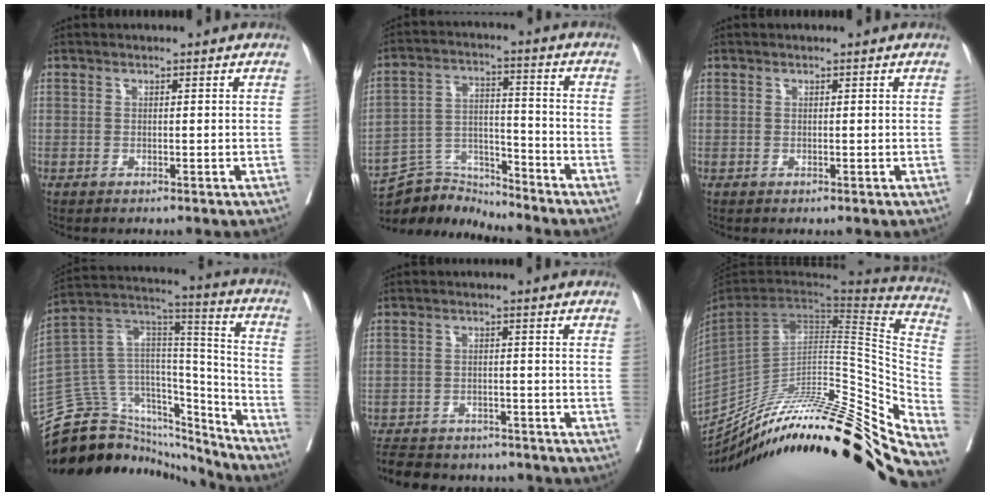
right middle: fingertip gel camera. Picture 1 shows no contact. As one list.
[{"total": 8.4, "force": [-8.4, 0.7, -0.3], "torque": [0.008, 0.028, -0.155]}, {"total": 0.0}, {"total": 27.1, "force": [-24.3, 9.2, 7.7], "torque": [-0.151, 0.047, -0.383]}, {"total": 14.8, "force": [-13.1, 5.3, 4.7], "torque": [-0.112, 0.002, -0.171]}, {"total": 39.0, "force": [-28.7, 3.5, 26.2], "torque": [-0.316, -0.037, -0.423]}]